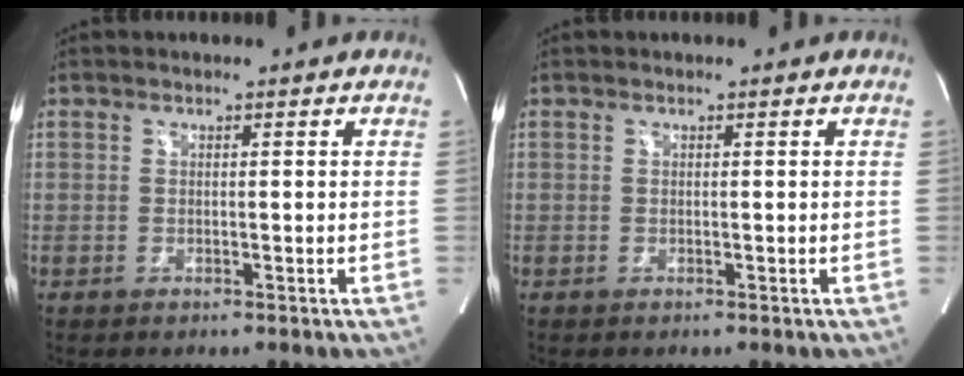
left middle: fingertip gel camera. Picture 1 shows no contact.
{"total": 0.0}